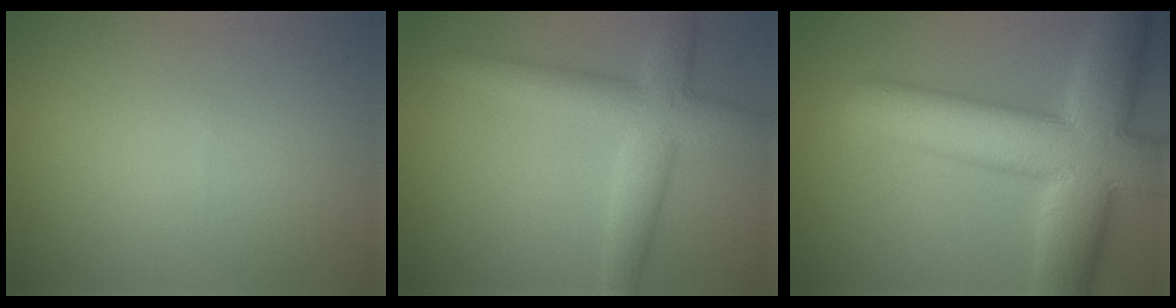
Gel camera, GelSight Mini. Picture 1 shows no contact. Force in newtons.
{"total": 6.7, "press": 6.7, "slide": 0.2}
{"total": 12.9, "press": 12.9, "slide": 0.6}